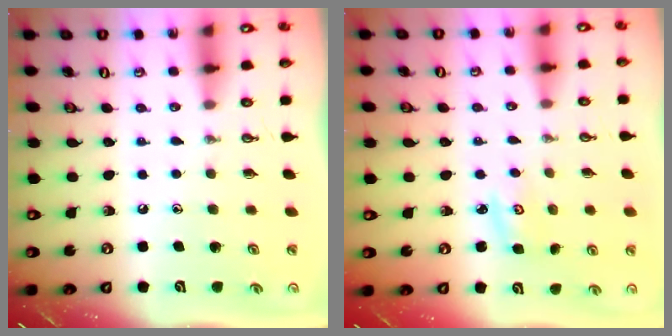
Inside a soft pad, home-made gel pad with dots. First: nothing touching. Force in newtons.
{"total": 2.9, "press": 2.9, "slide": 0.3}